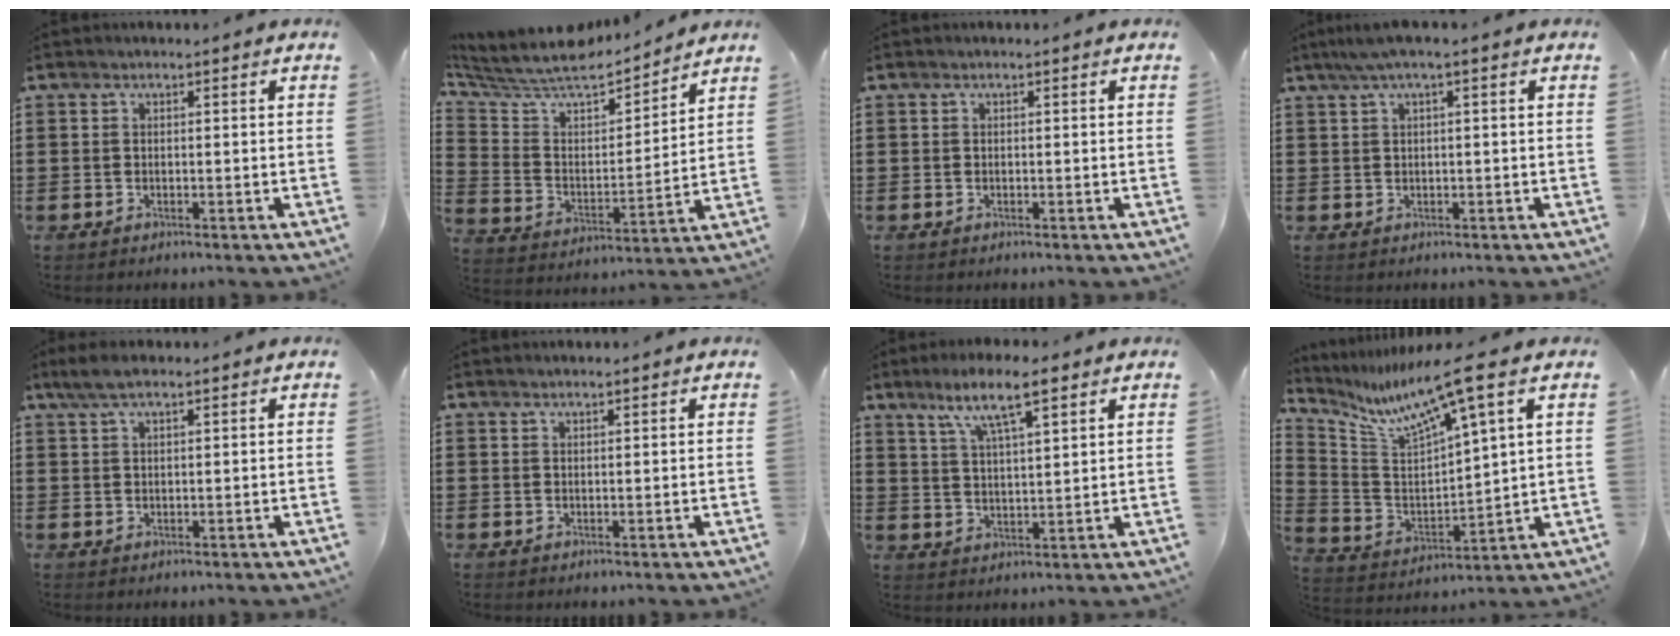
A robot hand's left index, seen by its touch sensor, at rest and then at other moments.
{"total": 8.3, "force": [7.7, 1.8, 2.6], "torque": [-0.089, -0.056, 0.130]}
{"total": 0.0}
{"total": 2.0, "force": [0.2, 0.0, 2.0], "torque": [-0.034, -0.001, 0.003]}
{"total": 3.3, "force": [2.1, 0.8, 2.5], "torque": [-0.050, 0.003, 0.038]}
{"total": 0.7, "force": [0.7, 0.0, 0.3], "torque": [-0.006, -0.001, 0.013]}
{"total": 7.8, "force": [5.3, 1.2, 5.6], "torque": [-0.122, -0.006, 0.092]}
{"total": 10.0, "force": [7.1, 0.5, 7.0], "torque": [-0.164, -0.043, 0.111]}